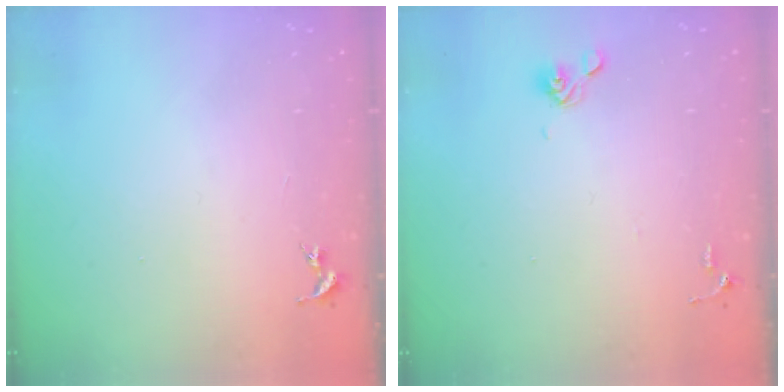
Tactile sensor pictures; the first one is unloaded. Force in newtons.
{"total": 6.3, "press": 6.0, "slide": 2.1}